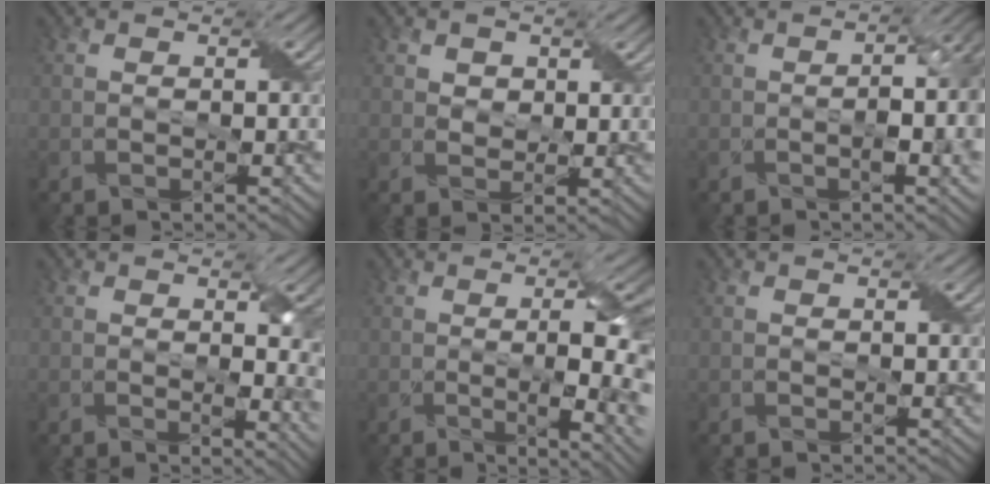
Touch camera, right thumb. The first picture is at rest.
{"total": 2.5, "force": [1.3, 1.9, 0.9], "torque": [-0.028, -0.004, 0.018]}
{"total": 8.1, "force": [-1.0, 2.9, 7.5], "torque": [-0.112, -0.009, -0.010]}
{"total": 5.1, "force": [0.9, 2.1, 4.6], "torque": [-0.063, -0.012, 0.023]}
{"total": 9.3, "force": [-0.5, 3.5, 8.6], "torque": [-0.091, -0.006, -0.011]}
{"total": 0.0}